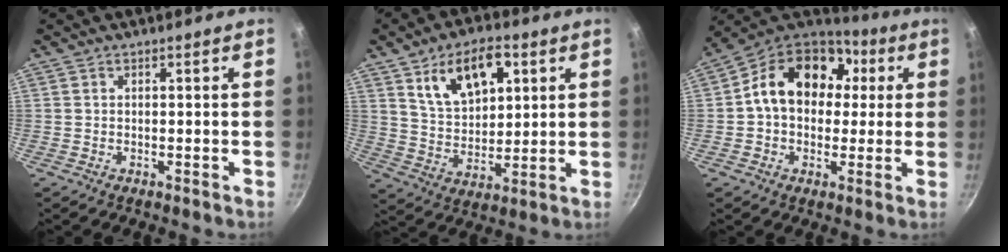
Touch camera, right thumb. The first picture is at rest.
{"total": 13.7, "force": [5.9, 7.9, 9.4], "torque": [-0.122, -0.016, 0.109]}
{"total": 18.1, "force": [3.1, 13.7, 11.4], "torque": [-0.159, 0.035, 0.035]}